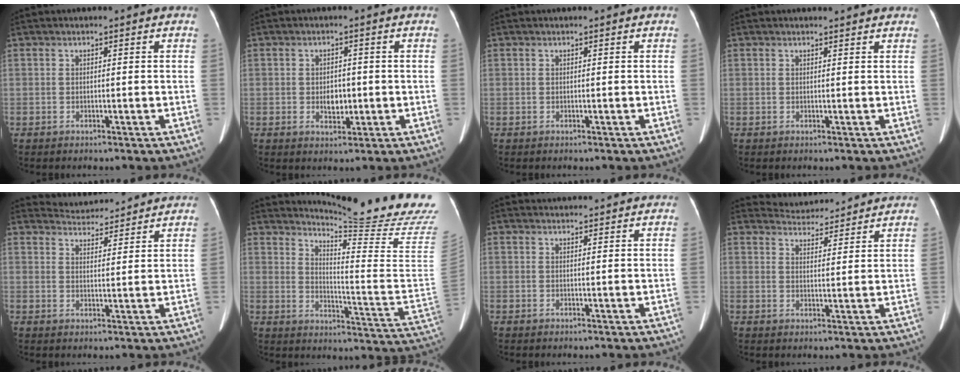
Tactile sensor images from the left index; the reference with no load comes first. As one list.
[{"total": 2.9, "force": [-0.4, 2.0, 2.1], "torque": [-0.032, 0.000, -0.001]}, {"total": 0.0}, {"total": 2.5, "force": [2.4, 0.3, 0.5], "torque": [-0.012, 0.005, 0.024]}, {"total": 9.1, "force": [8.9, 1.2, 1.0], "torque": [-0.019, 0.017, 0.117]}, {"total": 20.5, "force": [18.6, -2.6, 8.2], "torque": [-0.136, -0.144, 0.233]}, {"total": 6.8, "force": [6.6, 0.8, 1.3], "torque": [-0.013, 0.026, 0.068]}, {"total": 9.5, "force": [9.3, 1.5, 1.0], "torque": [-0.013, 0.017, 0.119]}]